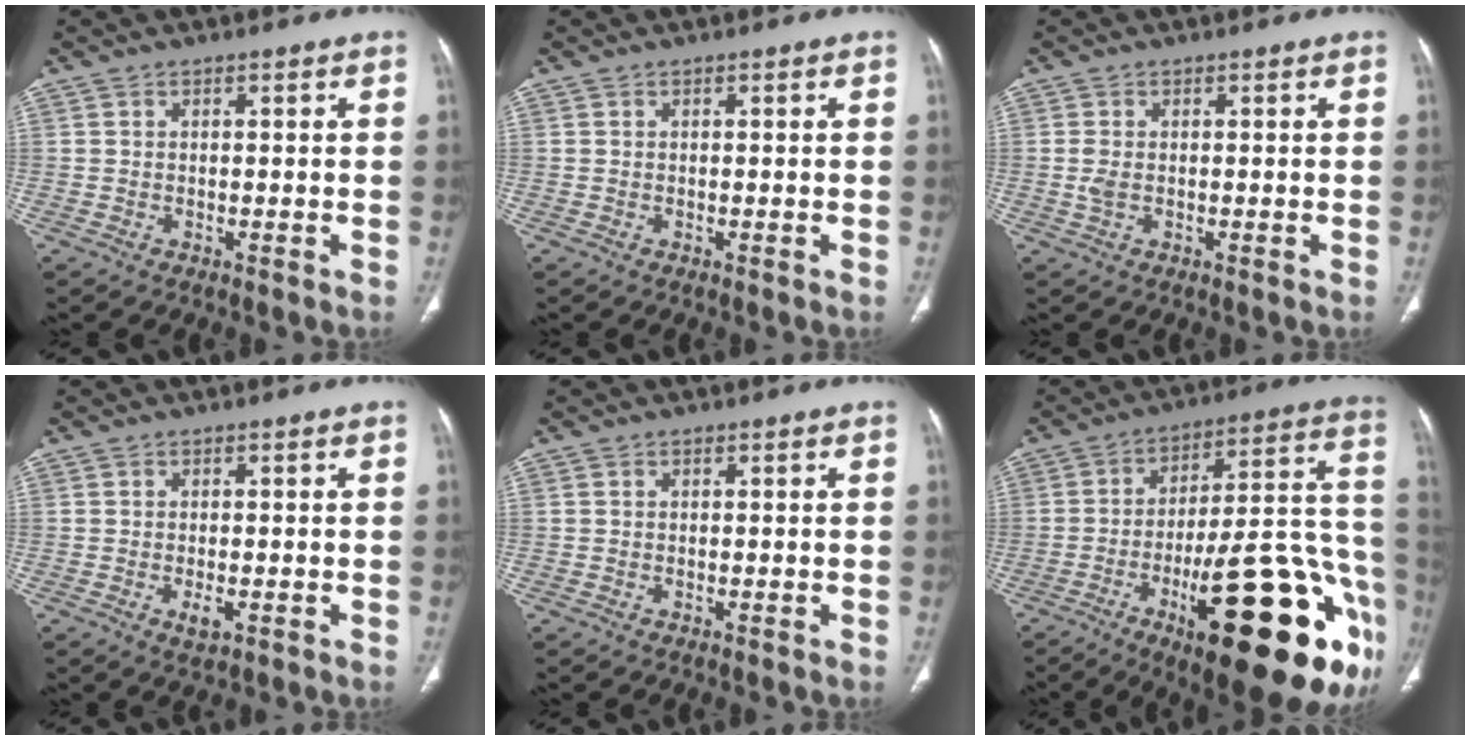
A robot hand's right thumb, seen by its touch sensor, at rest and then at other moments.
{"total": 0.0}
{"total": 1.1, "force": [0.0, 0.6, 0.9], "torque": [-0.024, 0.000, 0.002]}
{"total": 2.4, "force": [-0.8, 1.1, 1.9], "torque": [-0.026, 0.000, -0.010]}
{"total": 0.0}
{"total": 32.2, "force": [-13.4, 9.5, 27.7], "torque": [-0.319, 0.067, -0.188]}